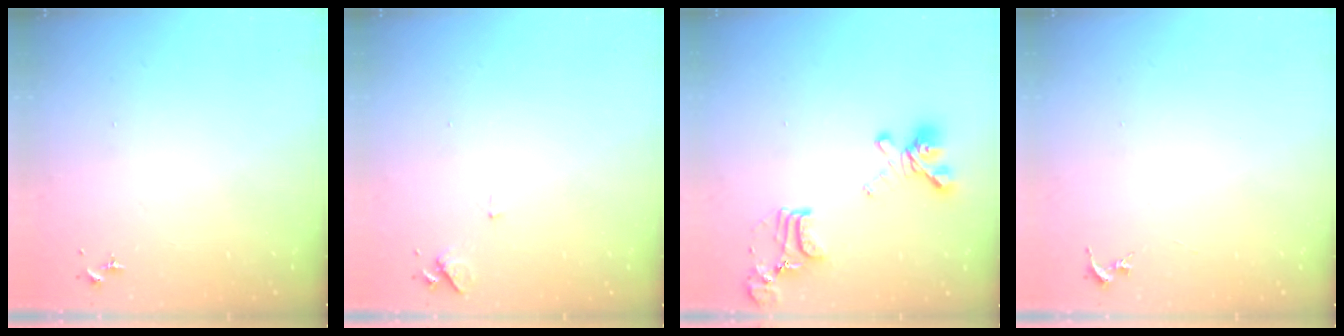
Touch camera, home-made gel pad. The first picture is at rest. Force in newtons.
{"total": 6.1, "press": 6.0, "slide": 0.8}
{"total": 16.9, "press": 16.8, "slide": 1.2}
{"total": 0.0}